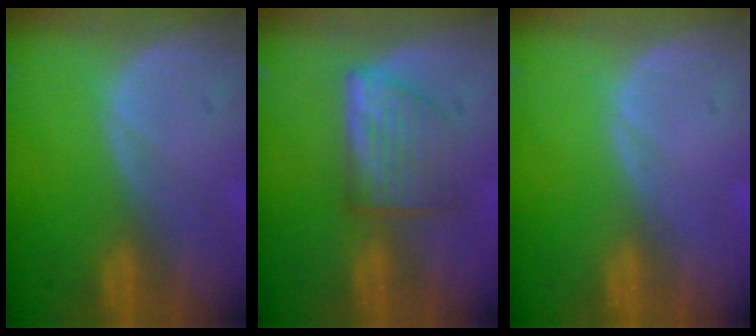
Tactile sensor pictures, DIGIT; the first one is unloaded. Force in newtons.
{"total": 5.6, "press": 5.6, "slide": 0.8}
{"total": 0.0}